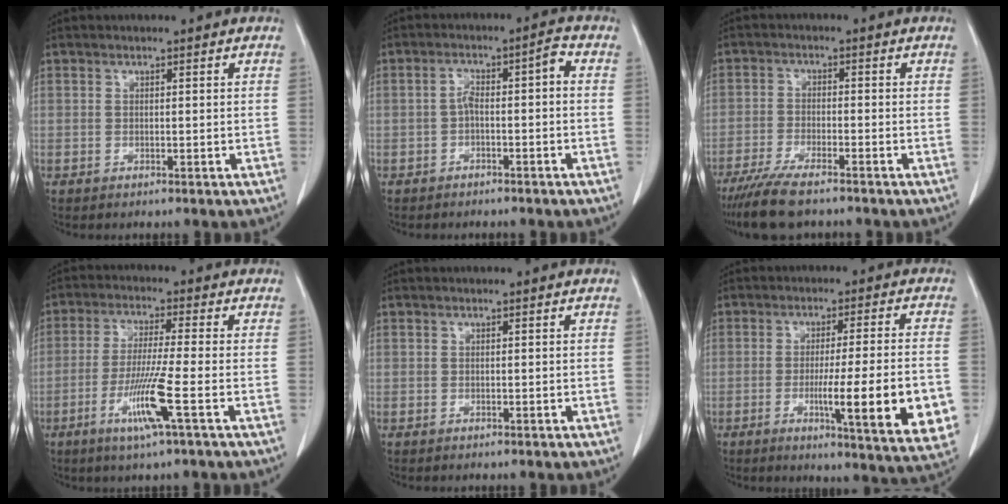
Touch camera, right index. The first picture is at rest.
{"total": 4.2, "force": [-0.9, 1.2, 4.0], "torque": [-0.068, 0.029, -0.011]}
{"total": 7.3, "force": [-5.9, 0.9, 4.2], "torque": [-0.079, -0.020, -0.099]}
{"total": 8.3, "force": [-3.2, -1.0, 7.5], "torque": [-0.148, -0.018, -0.065]}
{"total": 0.0}
{"total": 15.4, "force": [-3.8, 0.3, 14.9], "torque": [-0.163, -0.020, -0.046]}